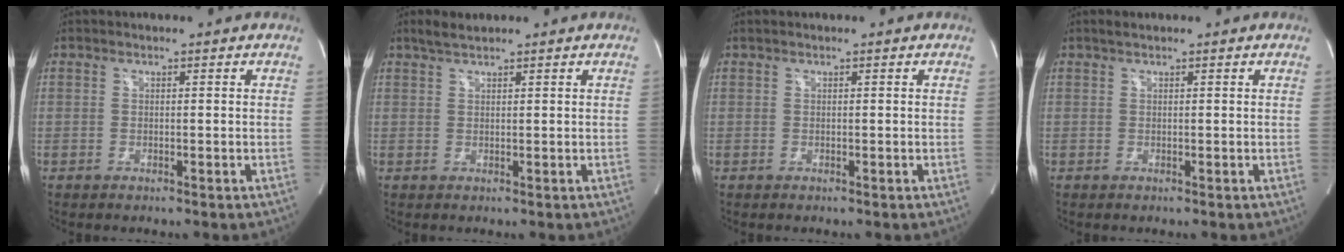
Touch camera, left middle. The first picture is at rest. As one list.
[{"total": 2.1, "force": [1.8, 0.3, 1.0], "torque": [-0.027, 0.013, 0.037]}, {"total": 0.0}, {"total": 0.8, "force": [0.7, 0.1, 0.4], "torque": [-0.014, 0.010, 0.016]}]